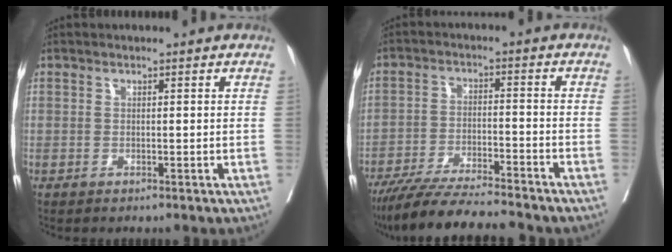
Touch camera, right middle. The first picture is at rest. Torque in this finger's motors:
{"motor_torque": [1.03, -1.11, 0.23, 0.10]}